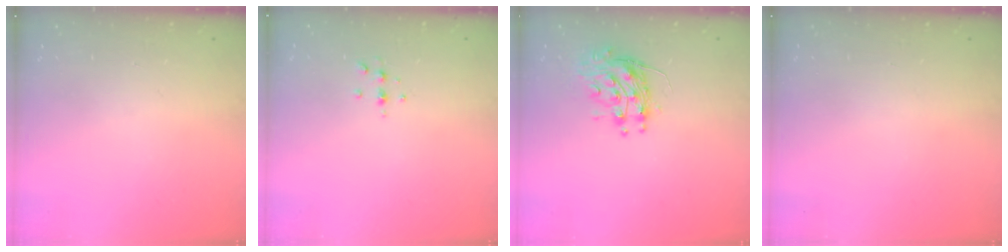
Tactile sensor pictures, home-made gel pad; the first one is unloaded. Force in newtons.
{"total": 4.3, "press": 4.2, "slide": 1.1}
{"total": 10.9, "press": 10.8, "slide": 0.8}
{"total": 0.0}